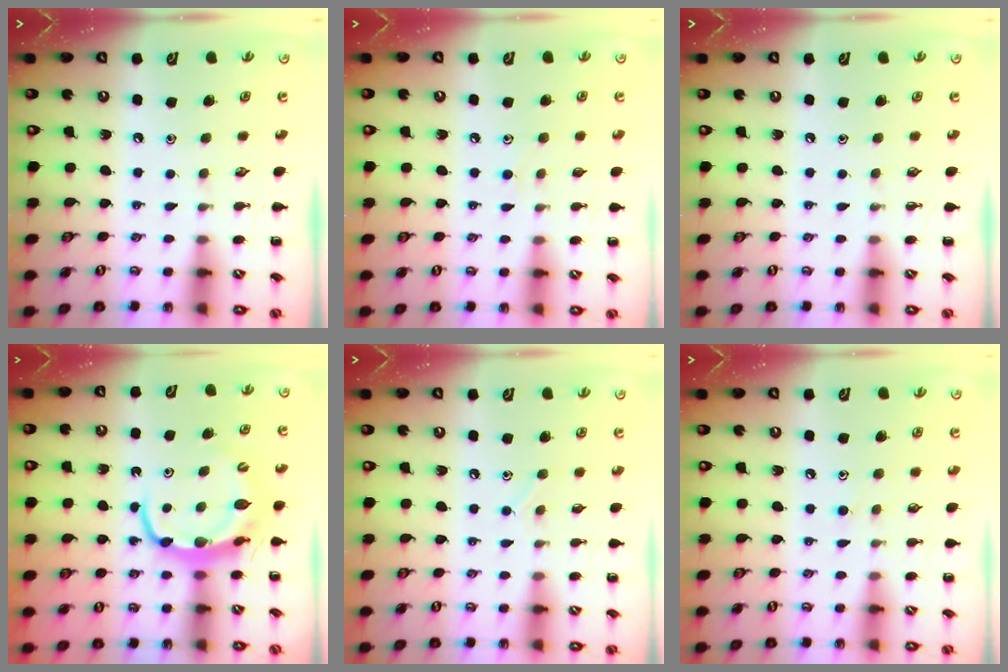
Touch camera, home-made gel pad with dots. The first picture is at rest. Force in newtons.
{"total": 5.0, "press": 4.6, "slide": 1.8}
{"total": 0.0}
{"total": 7.4, "press": 7.3, "slide": 1.0}
{"total": 5.5, "press": 5.3, "slide": 1.5}
{"total": 6.8, "press": 6.5, "slide": 1.8}